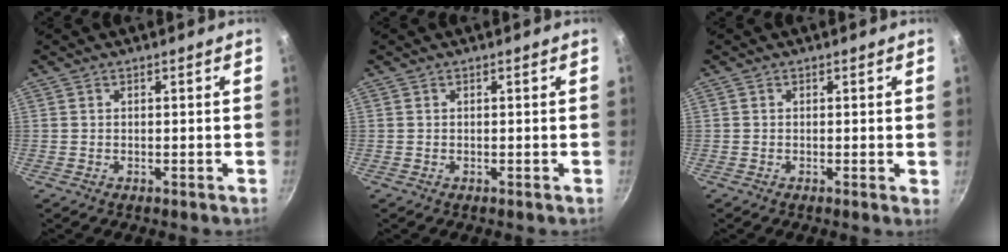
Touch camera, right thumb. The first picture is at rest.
{"total": 0.0}
{"total": 0.9, "force": [0.0, 0.2, 0.9], "torque": [-0.012, -0.003, -0.004]}